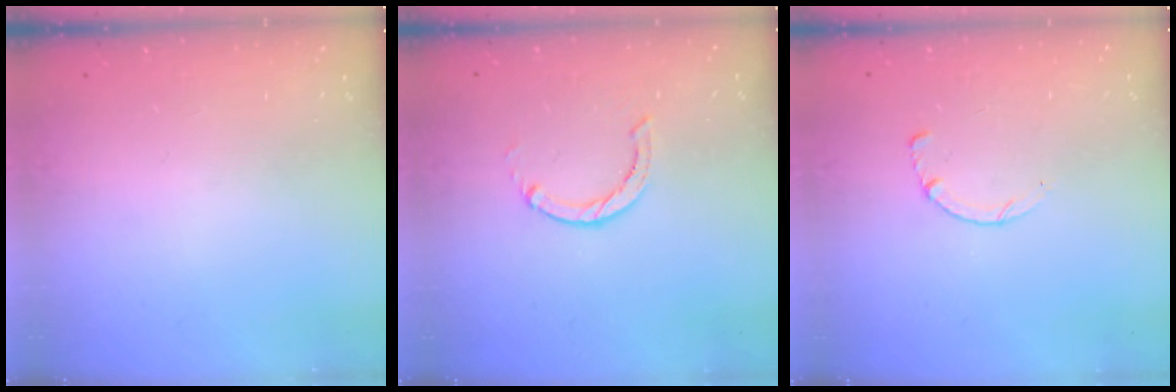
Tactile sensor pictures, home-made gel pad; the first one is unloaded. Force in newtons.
{"total": 0.6, "press": 0.6, "slide": 0.2}
{"total": 2.6, "press": 2.5, "slide": 0.3}